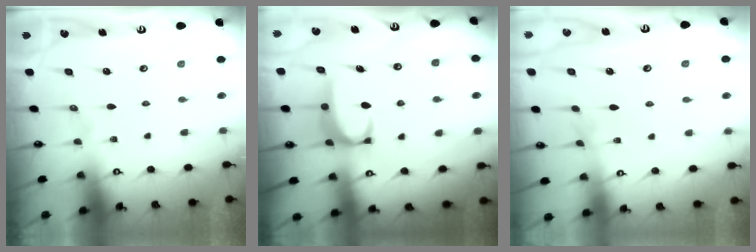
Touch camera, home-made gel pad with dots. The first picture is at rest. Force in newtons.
{"total": 2.7, "press": 2.7, "slide": 0.3}
{"total": 3.2, "press": 3.2, "slide": 0.3}